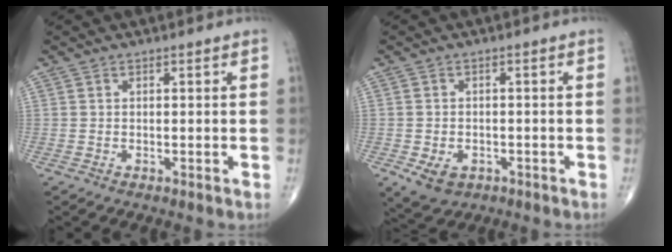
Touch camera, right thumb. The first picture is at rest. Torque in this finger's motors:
{"motor_torque": [0.53, 0.61, -0.23, -0.31, 0.06]}